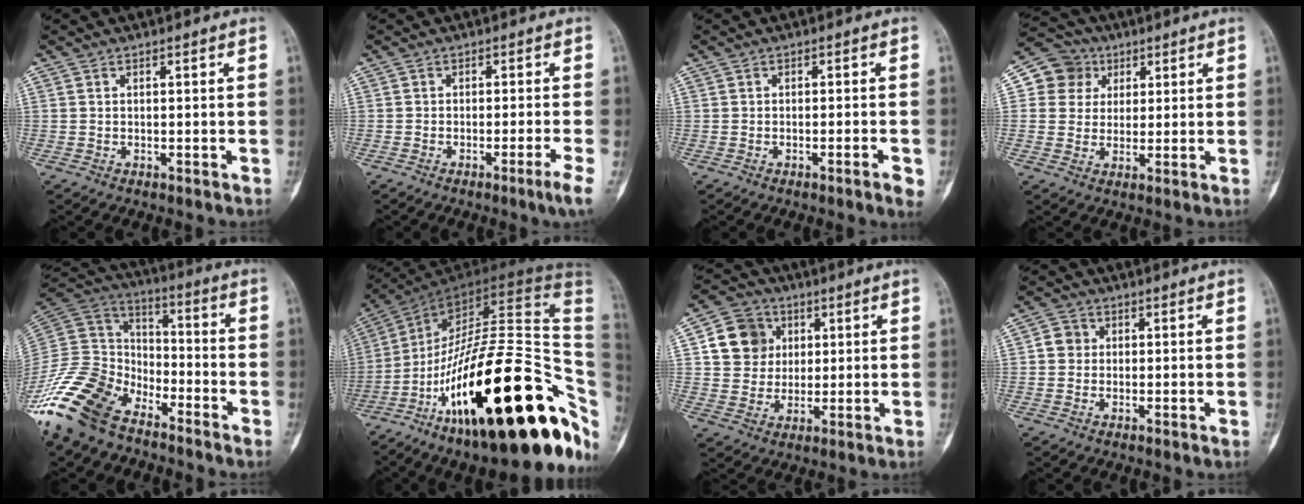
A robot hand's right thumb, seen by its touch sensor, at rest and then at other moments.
{"total": 3.4, "force": [-1.7, -0.8, 2.8], "torque": [-0.055, -0.002, -0.029]}
{"total": 2.8, "force": [-1.3, 0.2, 2.5], "torque": [-0.039, 0.000, -0.018]}
{"total": 7.8, "force": [2.6, 7.2, 1.3], "torque": [0.015, 0.001, 0.039]}
{"total": 19.9, "force": [-13.4, 10.9, 9.9], "torque": [-0.199, 0.068, -0.260]}
{"total": 37.9, "force": [-12.1, 14.1, 33.1], "torque": [-0.425, 0.092, -0.186]}
{"total": 10.5, "force": [2.9, 9.3, 3.9], "torque": [-0.037, -0.002, 0.049]}
{"total": 3.2, "force": [0.3, 3.0, 1.1], "torque": [-0.002, 0.006, 0.002]}